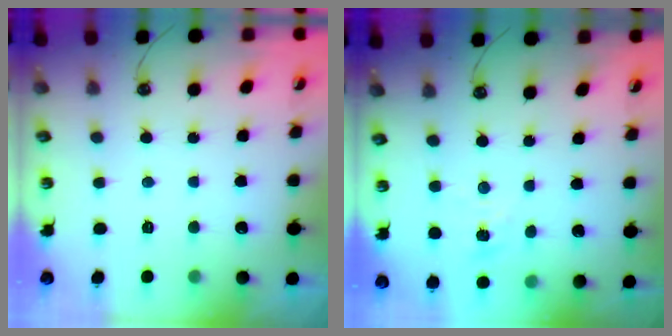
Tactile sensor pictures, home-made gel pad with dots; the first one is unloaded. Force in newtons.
{"total": 2.9, "press": 2.8, "slide": 0.3}